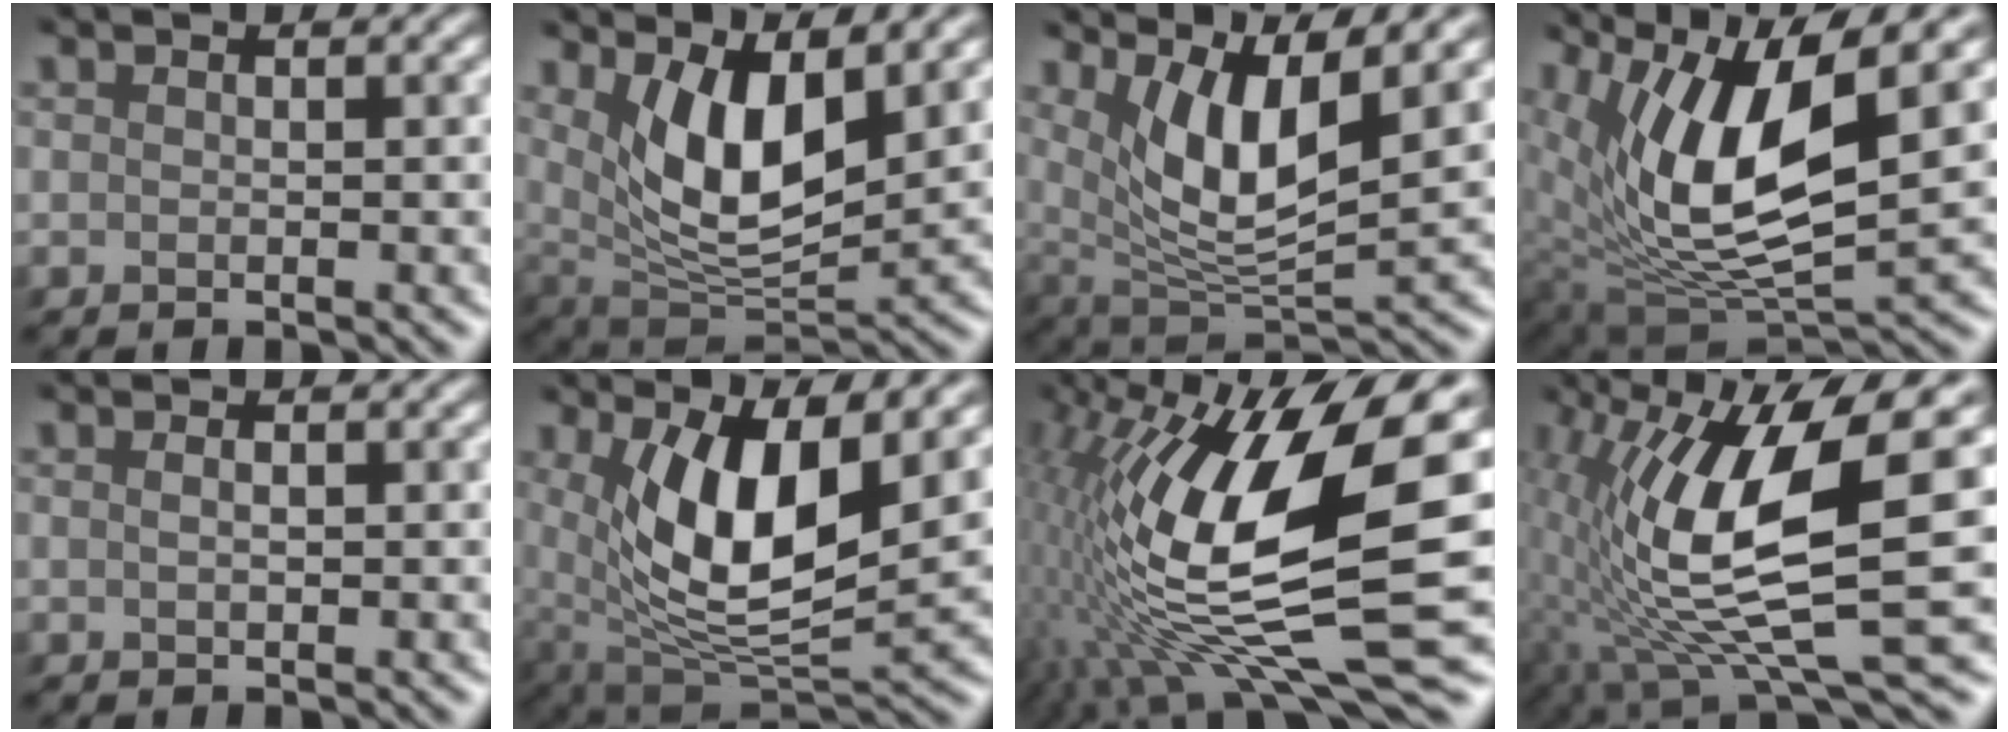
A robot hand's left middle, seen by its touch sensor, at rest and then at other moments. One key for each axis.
{"total": 7.6, "fx": 2.6, "fy": 3.1, "fz": 6.5, "tx": -0.130, "ty": -0.021, "tz": 0.048}
{"total": 7.6, "fx": 3.1, "fy": 2.3, "fz": 6.5, "tx": -0.128, "ty": -0.013, "tz": 0.056}
{"total": 10.5, "fx": 3.8, "fy": 3.9, "fz": 9.0, "tx": -0.184, "ty": -0.009, "tz": 0.072}
{"total": 1.7, "fx": 0.9, "fy": 1.0, "fz": 1.1, "tx": -0.010, "ty": 0.011, "tz": -0.004}
{"total": 9.3, "fx": 2.5, "fy": 3.8, "fz": 8.2, "tx": -0.163, "ty": -0.018, "tz": 0.045}
{"total": 17.0, "fx": 2.0, "fy": 6.3, "fz": 15.6, "tx": -0.316, "ty": -0.011, "tz": 0.041}
{"total": 11.5, "fx": 1.1, "fy": 3.0, "fz": 11.0, "tx": -0.219, "ty": -0.014, "tz": 0.015}